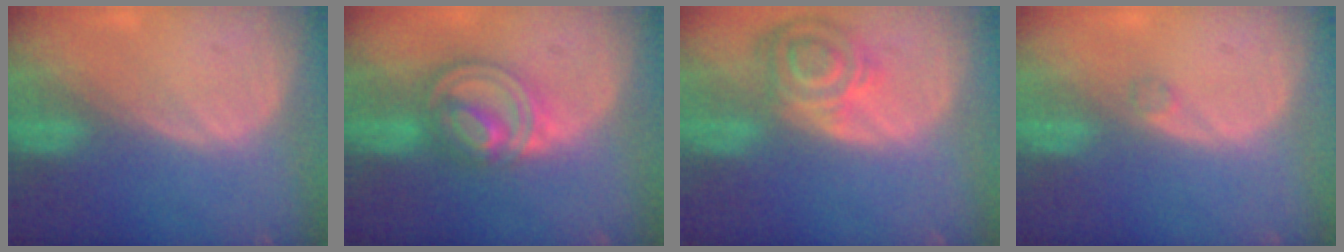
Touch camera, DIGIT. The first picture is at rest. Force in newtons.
{"total": 7.9, "press": 6.9, "slide": 3.9}
{"total": 8.0, "press": 7.1, "slide": 3.8}
{"total": 0.9, "press": 0.9, "slide": 0.1}